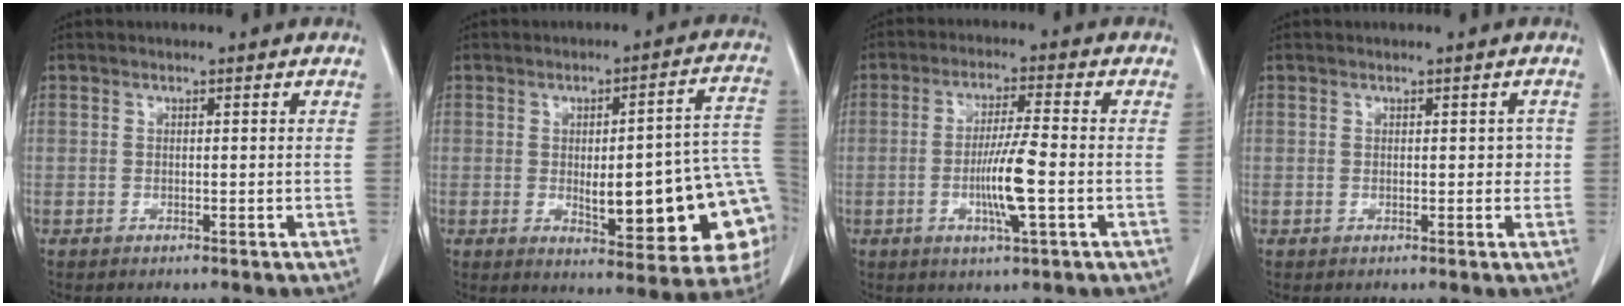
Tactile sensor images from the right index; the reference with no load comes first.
{"total": 20.1, "force": [-3.4, 5.0, 19.2], "torque": [-0.171, 0.027, -0.019]}
{"total": 7.5, "force": [-1.8, 0.0, 7.3], "torque": [-0.141, -0.006, -0.033]}
{"total": 1.5, "force": [0.1, 1.1, 1.0], "torque": [-0.005, 0.010, 0.001]}